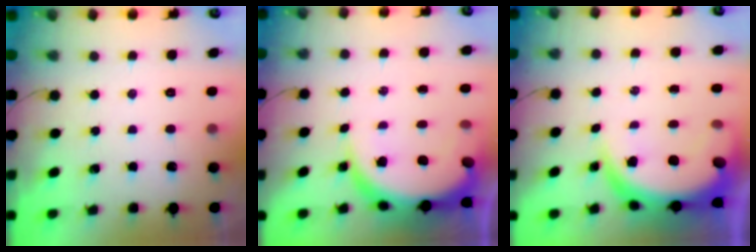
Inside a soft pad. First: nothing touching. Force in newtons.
{"total": 10.8, "press": 10.7, "slide": 1.1}
{"total": 9.5, "press": 9.5, "slide": 1.2}